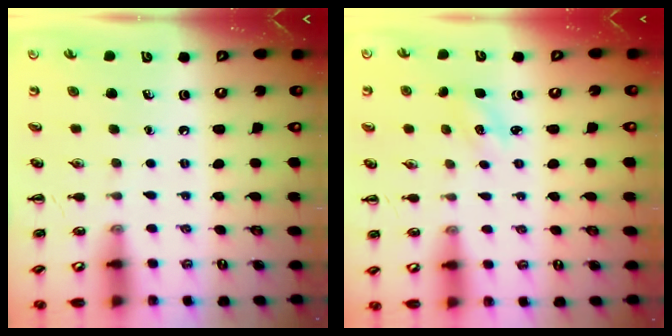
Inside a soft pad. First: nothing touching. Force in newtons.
{"total": 1.6, "press": 1.5, "slide": 0.5}